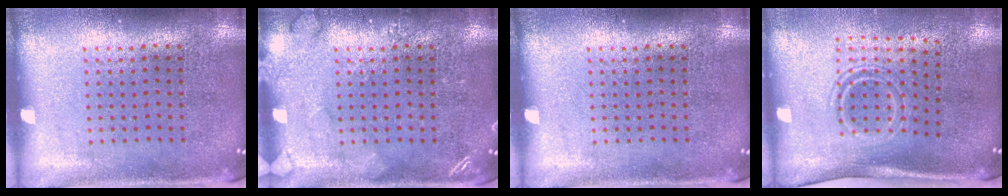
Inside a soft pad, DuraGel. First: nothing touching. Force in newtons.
{"total": 1.8, "press": 1.8, "slide": 0.3}
{"total": 0.0}
{"total": 1.7, "press": 1.1, "slide": 1.4}